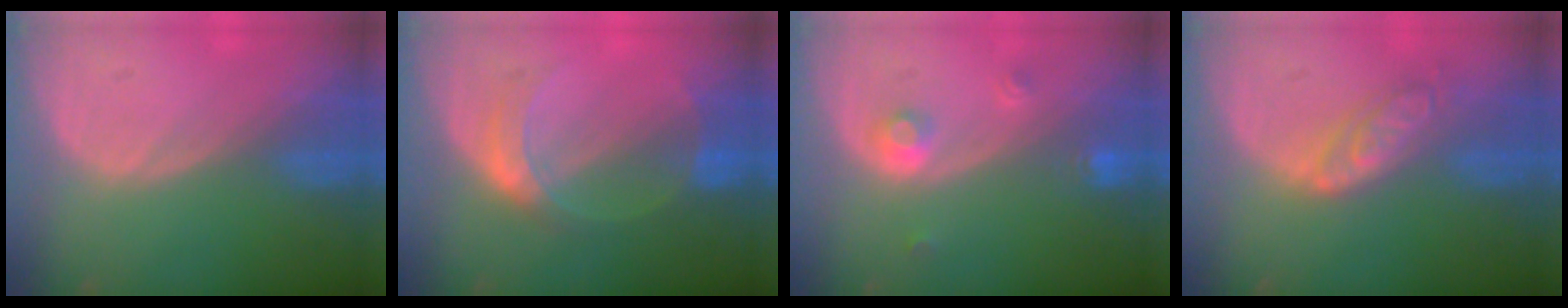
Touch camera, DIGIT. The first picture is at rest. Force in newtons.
{"total": 5.5, "press": 5.5, "slide": 0.1}
{"total": 3.1, "press": 2.8, "slide": 1.2}
{"total": 6.4, "press": 5.6, "slide": 3.1}